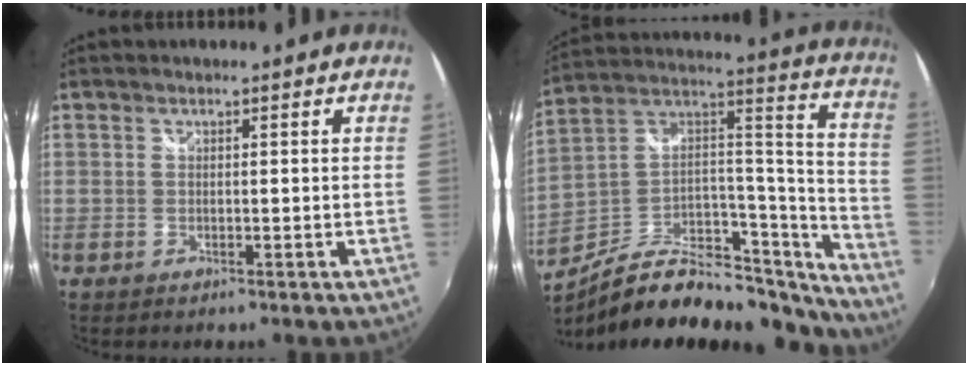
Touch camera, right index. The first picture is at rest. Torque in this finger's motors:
{"motor_torque": [-0.07, -0.28, 0.48, 0.09]}